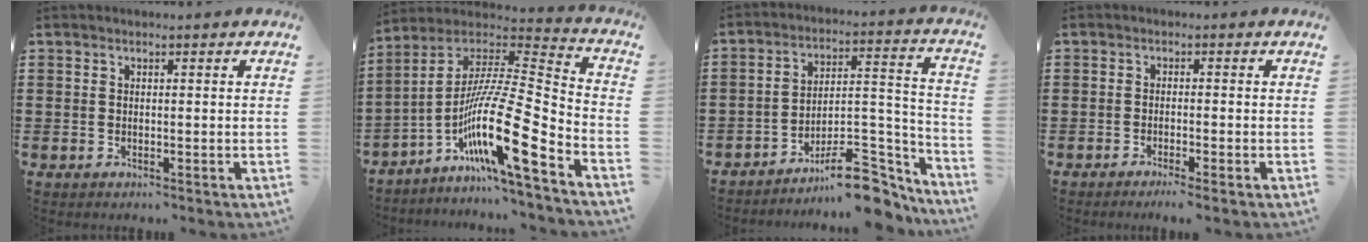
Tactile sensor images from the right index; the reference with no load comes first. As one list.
[{"total": 16.2, "force": [-7.9, 2.1, 14.0], "torque": [-0.264, -0.015, -0.149]}, {"total": 12.0, "force": [-9.6, 3.3, 6.4], "torque": [-0.073, 0.046, -0.176]}, {"total": 1.4, "force": [-1.1, -0.2, 0.8], "torque": [-0.014, -0.003, -0.021]}]